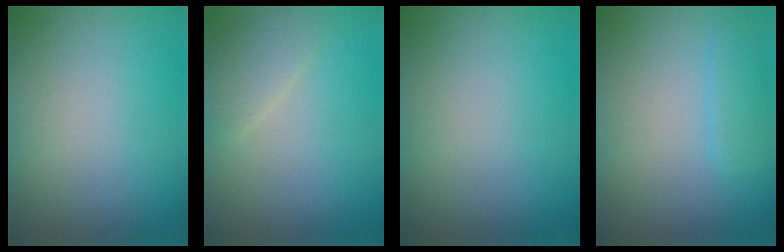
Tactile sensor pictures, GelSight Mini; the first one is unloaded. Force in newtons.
{"total": 2.0, "press": 2.0, "slide": 0.2}
{"total": 0.0}
{"total": 1.8, "press": 1.8, "slide": 0.2}